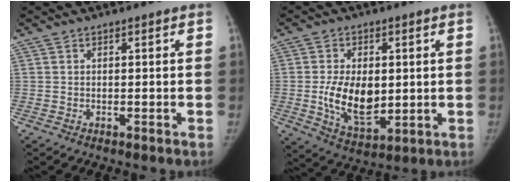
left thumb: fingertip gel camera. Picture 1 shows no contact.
{"total": 11.6, "force": [0.1, 6.9, 9.3], "torque": [-0.141, -0.016, 0.016]}